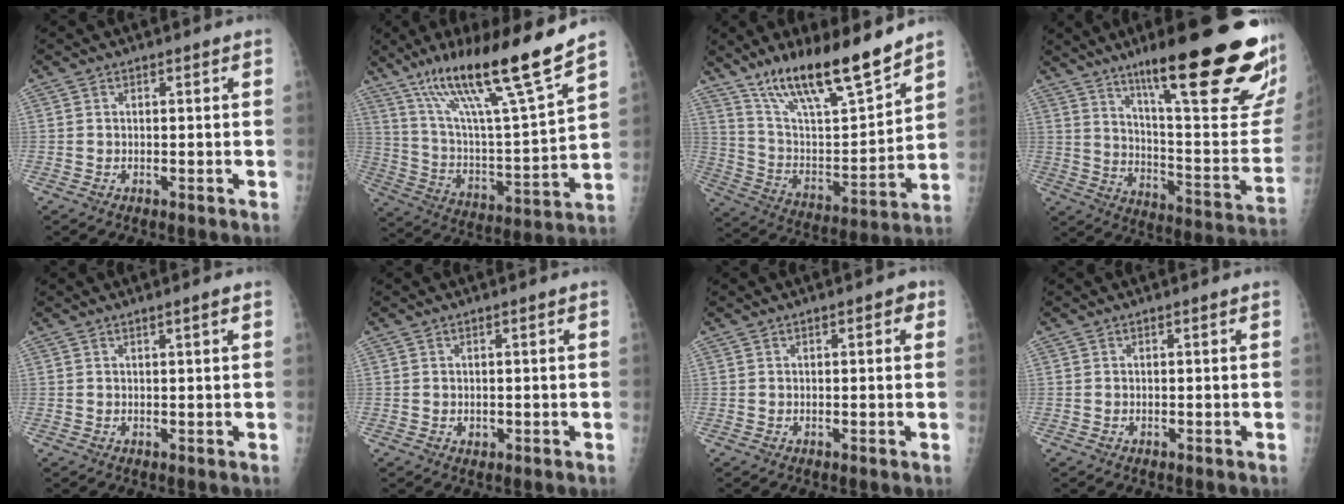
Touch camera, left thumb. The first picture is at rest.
{"total": 22.0, "force": [15.1, 1.5, 15.9], "torque": [-0.251, -0.063, 0.269]}
{"total": 20.1, "force": [15.3, 4.2, 12.3], "torque": [-0.182, -0.078, 0.276]}
{"total": 31.4, "force": [18.8, 5.5, 24.6], "torque": [-0.273, -0.069, 0.287]}
{"total": 1.2, "force": [0.7, -0.1, 1.0], "torque": [-0.017, -0.002, 0.012]}
{"total": 1.0, "force": [-0.1, 0.7, 0.6], "torque": [-0.003, 0.000, 0.001]}
{"total": 2.2, "force": [0.9, 1.0, 1.8], "torque": [-0.016, 0.002, 0.008]}
{"total": 0.0}